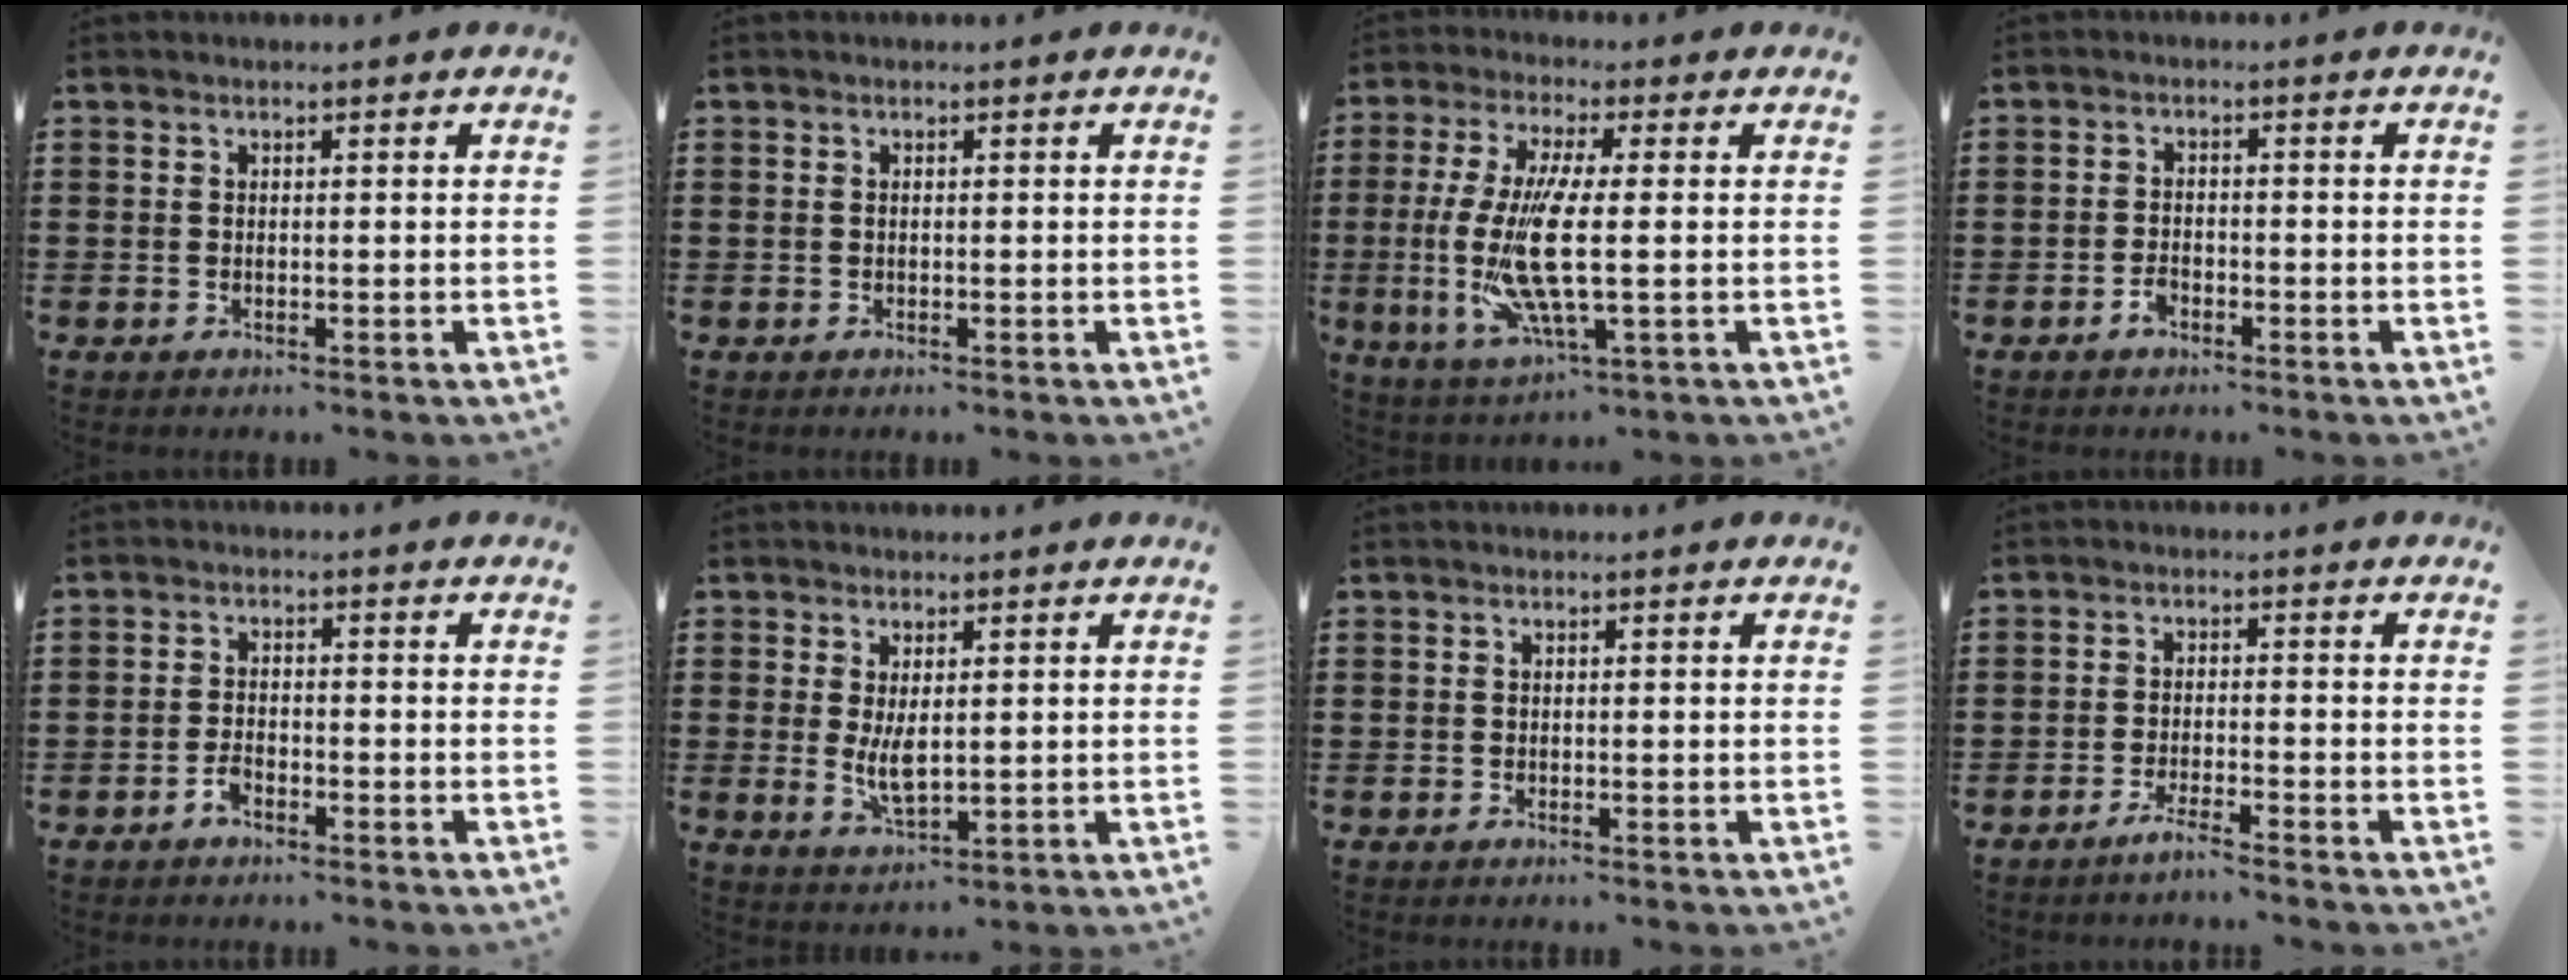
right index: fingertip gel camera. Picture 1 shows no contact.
{"total": 0.0}
{"total": 11.4, "force": [-0.9, 1.9, 11.2], "torque": [-0.241, -0.028, -0.021]}
{"total": 1.9, "force": [-1.3, 0.9, 1.1], "torque": [-0.022, 0.001, -0.026]}
{"total": 2.3, "force": [-1.8, 0.8, 1.3], "torque": [-0.032, 0.003, -0.037]}
{"total": 4.4, "force": [0.5, 1.8, 3.9], "torque": [-0.075, -0.006, 0.006]}
{"total": 0.0}
{"total": 2.8, "force": [-2.4, -0.2, 1.4], "torque": [-0.022, 0.003, -0.044]}